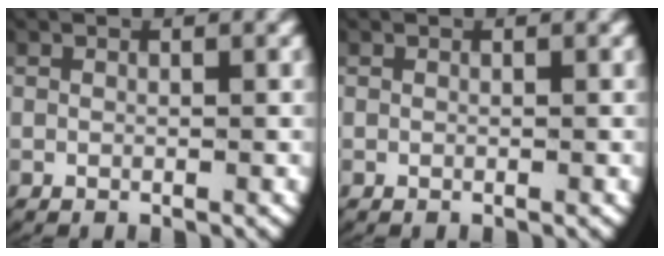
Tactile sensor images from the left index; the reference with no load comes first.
{"total": 0.0}